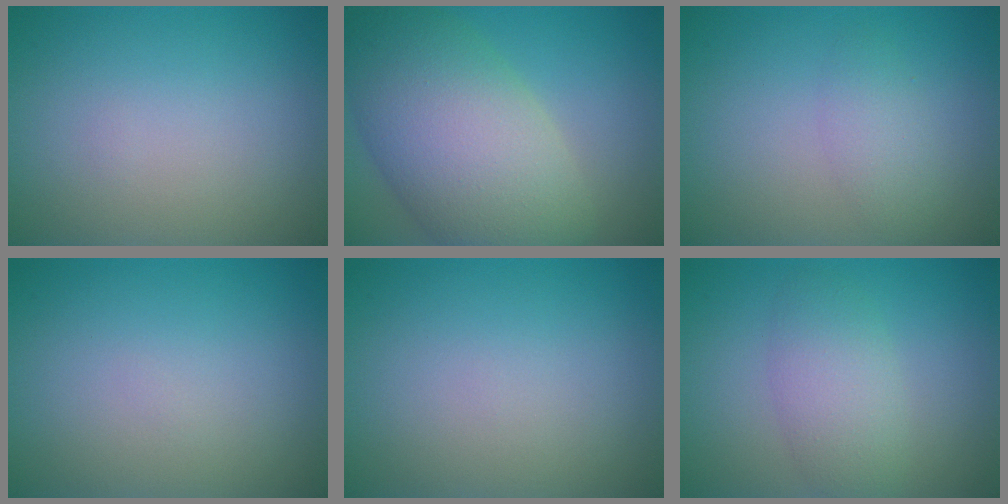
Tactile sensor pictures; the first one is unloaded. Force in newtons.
{"total": 11.5, "press": 11.5, "slide": 0.4}
{"total": 1.8, "press": 1.8, "slide": 0.1}
{"total": 0.0}
{"total": 0.0}
{"total": 3.4, "press": 3.4, "slide": 0.2}